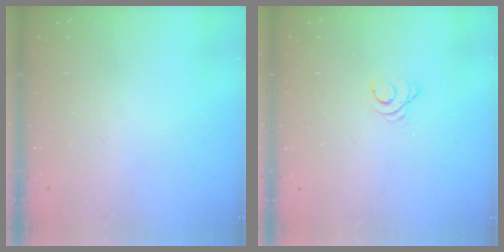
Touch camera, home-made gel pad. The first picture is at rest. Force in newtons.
{"total": 2.7, "press": 2.7, "slide": 0.3}